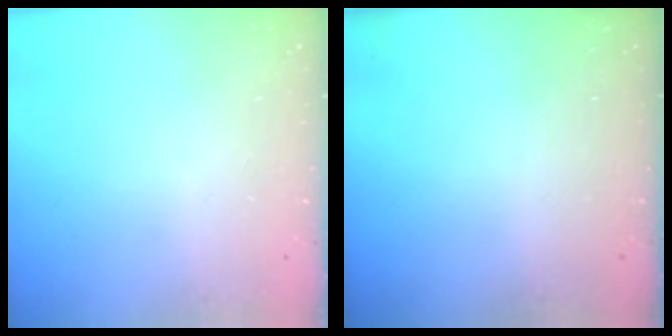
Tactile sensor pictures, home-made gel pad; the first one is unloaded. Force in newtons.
{"total": 0.0}